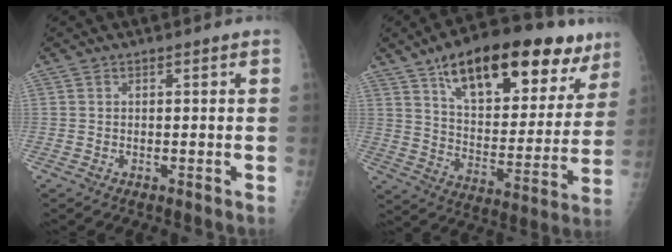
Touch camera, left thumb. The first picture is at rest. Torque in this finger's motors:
{"motor_torque": [1.06, 1.08, 1.49, -1.28, 0.42]}